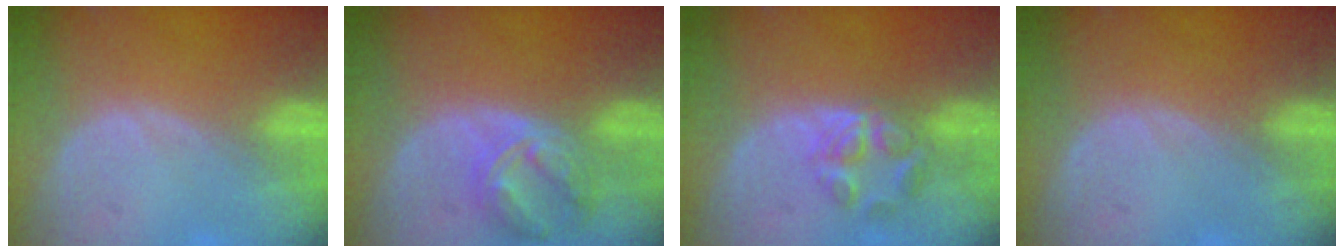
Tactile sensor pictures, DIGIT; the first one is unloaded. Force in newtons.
{"total": 8.1, "press": 7.0, "slide": 4.0}
{"total": 5.7, "press": 4.8, "slide": 3.2}
{"total": 0.0}